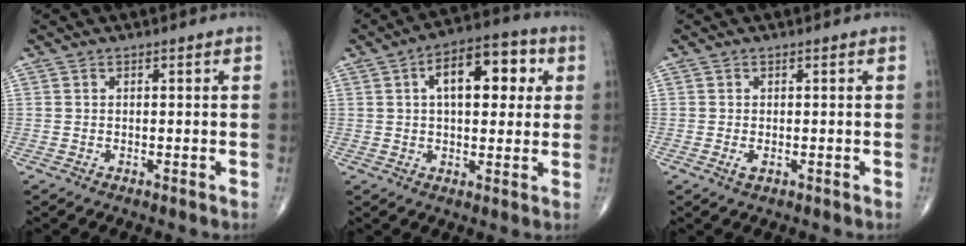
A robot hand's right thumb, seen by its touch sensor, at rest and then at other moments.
{"total": 13.0, "force": [3.4, 6.7, 10.7], "torque": [-0.129, 0.019, 0.046]}
{"total": 1.2, "force": [-0.3, 0.6, 0.9], "torque": [-0.019, -0.004, -0.005]}